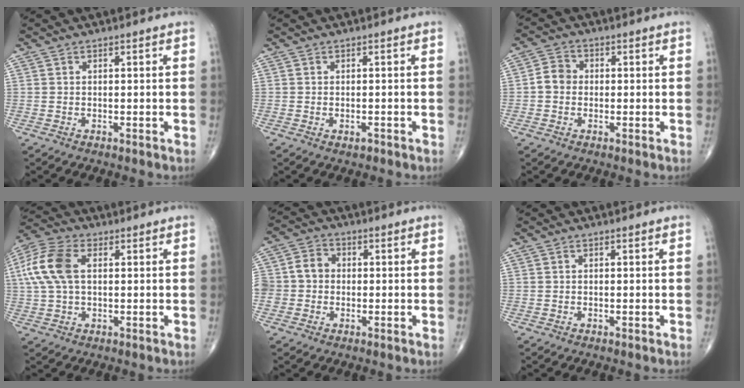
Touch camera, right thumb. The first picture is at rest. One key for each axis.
{"total": 1.2, "fx": -0.6, "fy": 0.7, "fz": 0.8, "tx": -0.013, "ty": 0.003, "tz": -0.007}
{"total": 4.0, "fx": -0.4, "fy": 3.4, "fz": 1.9, "tx": -0.024, "ty": 0.013, "tz": -0.016}
{"total": 11.5, "fx": 2.1, "fy": 6.7, "fz": 9.1, "tx": -0.212, "ty": 0.020, "tz": 0.038}
{"total": 7.7, "fx": -0.3, "fy": 6.8, "fz": 3.6, "tx": -0.055, "ty": 0.028, "tz": -0.011}
{"total": 0.0}